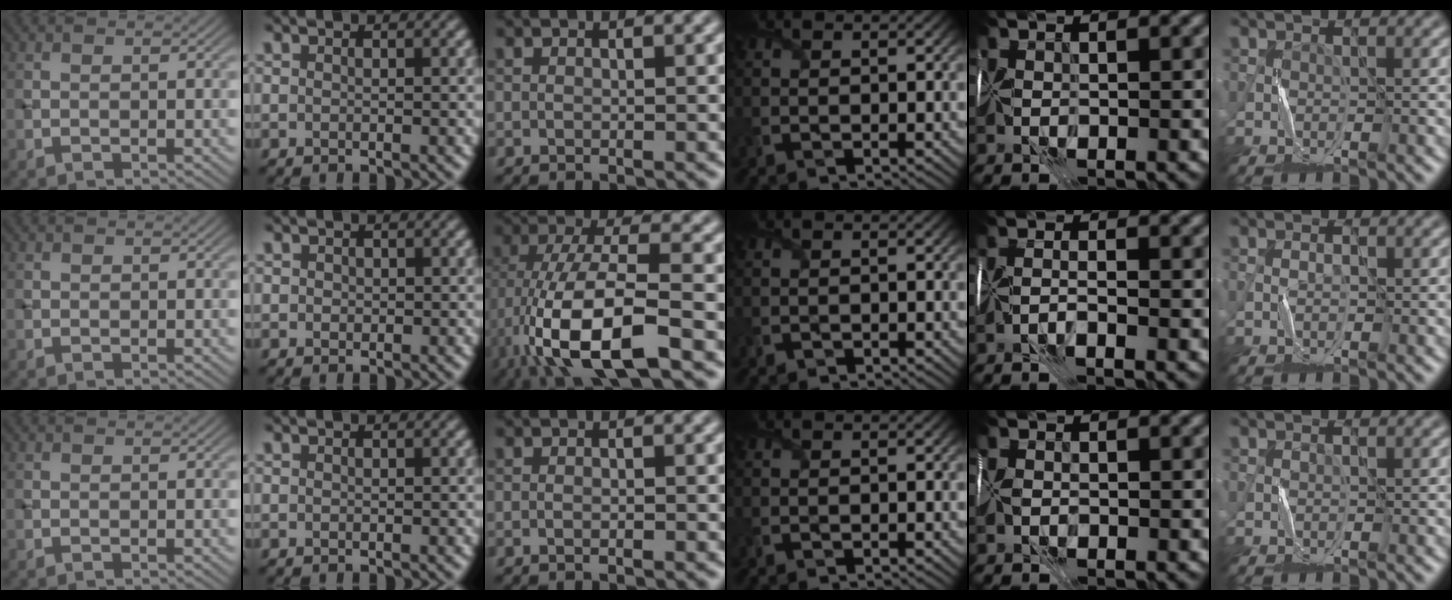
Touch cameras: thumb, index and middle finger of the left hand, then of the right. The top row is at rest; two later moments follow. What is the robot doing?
{"motion": "fold", "object": "map"}